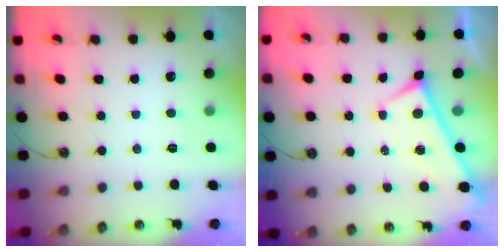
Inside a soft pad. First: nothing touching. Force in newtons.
{"total": 0.0}